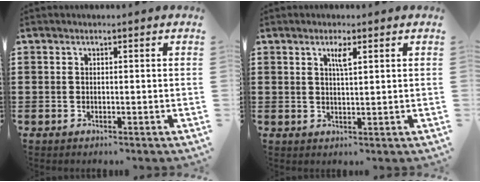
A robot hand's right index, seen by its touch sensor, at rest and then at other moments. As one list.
[{"total": 2.4, "force": [1.2, 0.3, 2.0], "torque": [-0.035, -0.002, 0.017]}]